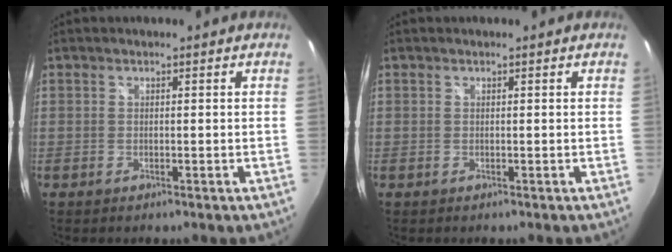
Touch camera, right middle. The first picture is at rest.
{"total": 0.0}